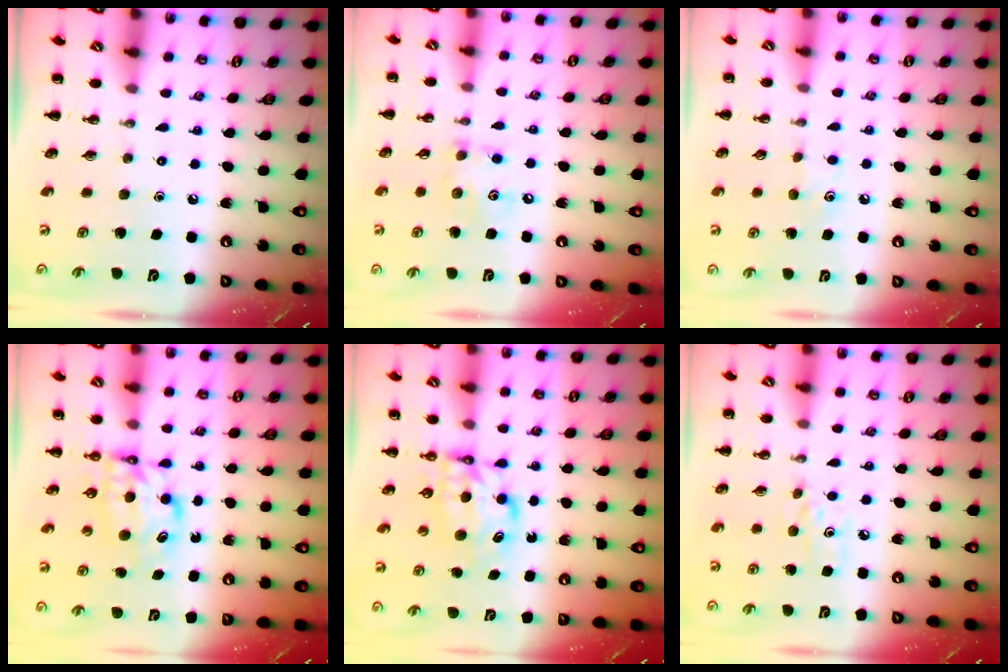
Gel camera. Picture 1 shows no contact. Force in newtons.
{"total": 6.5, "press": 6.5, "slide": 0.7}
{"total": 4.7, "press": 4.4, "slide": 1.5}
{"total": 6.5, "press": 6.5, "slide": 0.4}
{"total": 6.5, "press": 6.5, "slide": 0.4}
{"total": 5.2, "press": 5.0, "slide": 1.6}